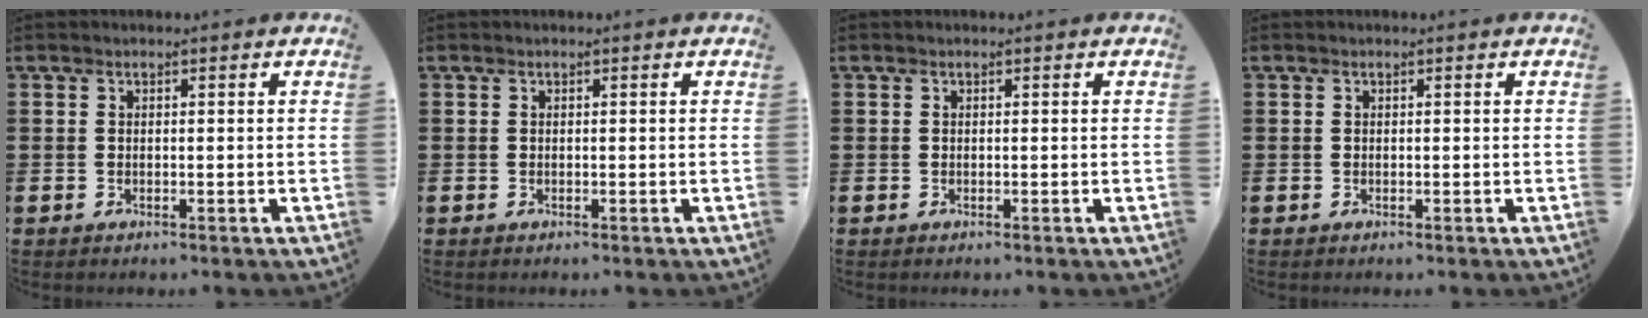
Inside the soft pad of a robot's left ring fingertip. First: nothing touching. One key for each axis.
{"total": 0.0}
{"total": 0.0}
{"total": 0.0}